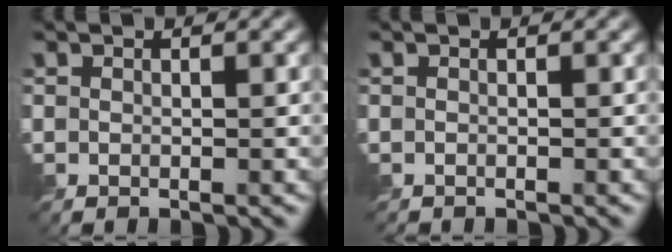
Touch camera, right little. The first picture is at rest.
{"total": 0.7, "force": [-0.7, 0.0, 0.0], "torque": [0.004, -0.006, -0.012]}